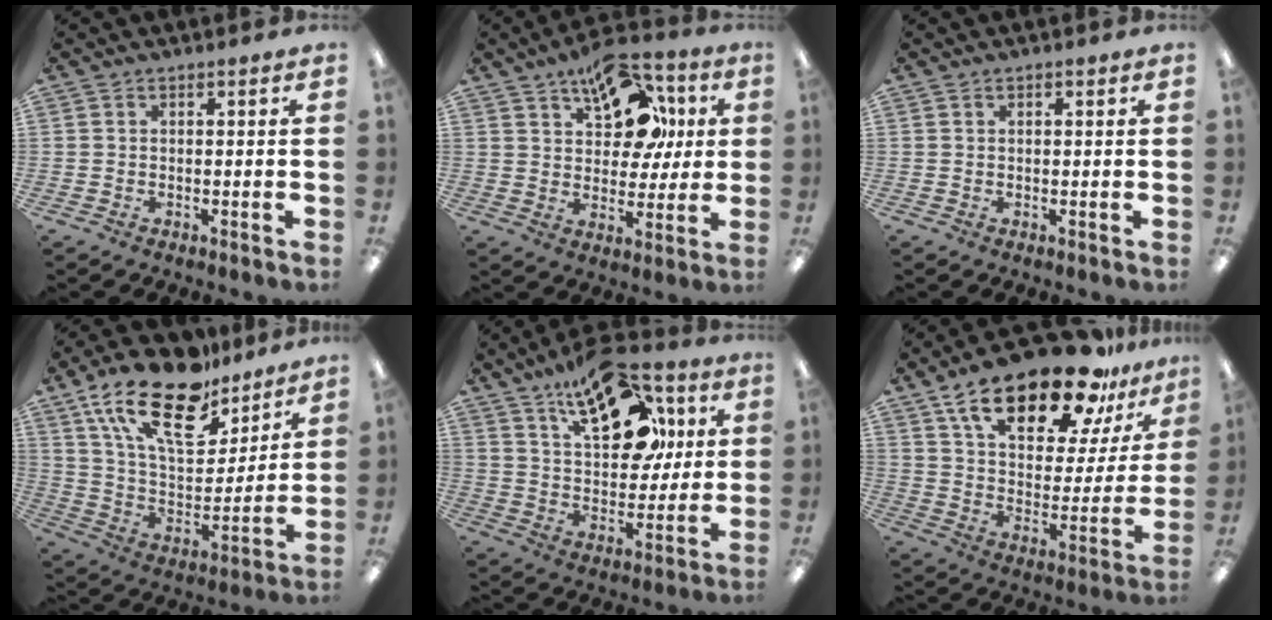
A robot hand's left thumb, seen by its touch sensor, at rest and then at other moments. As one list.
[{"total": 17.4, "force": [8.9, 10.5, 10.7], "torque": [-0.156, -0.032, 0.158]}, {"total": 0.5, "force": [0.3, 0.3, 0.3], "torque": [-0.005, 0.003, 0.005]}, {"total": 22.0, "force": [15.3, 9.8, 12.5], "torque": [-0.233, -0.085, 0.272]}, {"total": 21.7, "force": [12.1, 11.4, 13.9], "torque": [-0.204, -0.053, 0.205]}, {"total": 24.1, "force": [16.9, 9.4, 14.5], "torque": [-0.233, -0.101, 0.286]}]